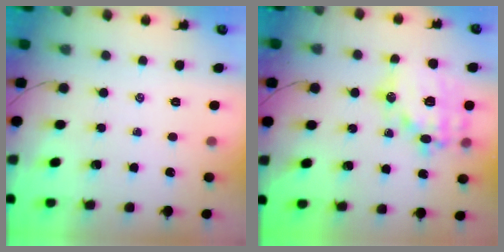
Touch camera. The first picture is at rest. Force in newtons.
{"total": 18.1, "press": 17.9, "slide": 2.3}